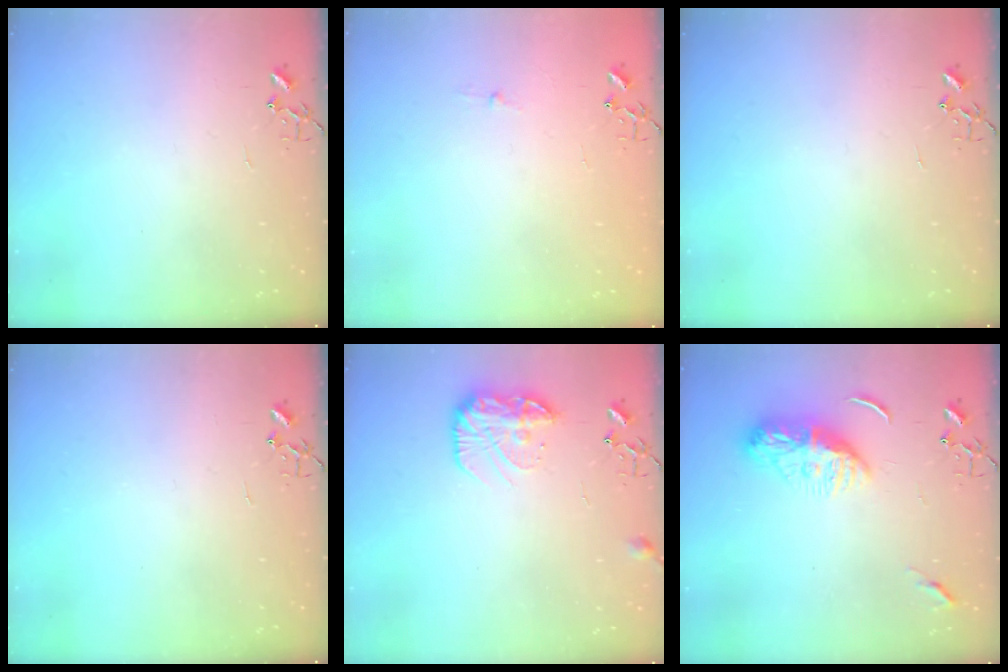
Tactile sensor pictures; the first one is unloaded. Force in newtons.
{"total": 2.6, "press": 2.5, "slide": 0.4}
{"total": 0.0}
{"total": 0.0}
{"total": 12.8, "press": 12.8, "slide": 0.7}
{"total": 12.5, "press": 12.5, "slide": 1.1}